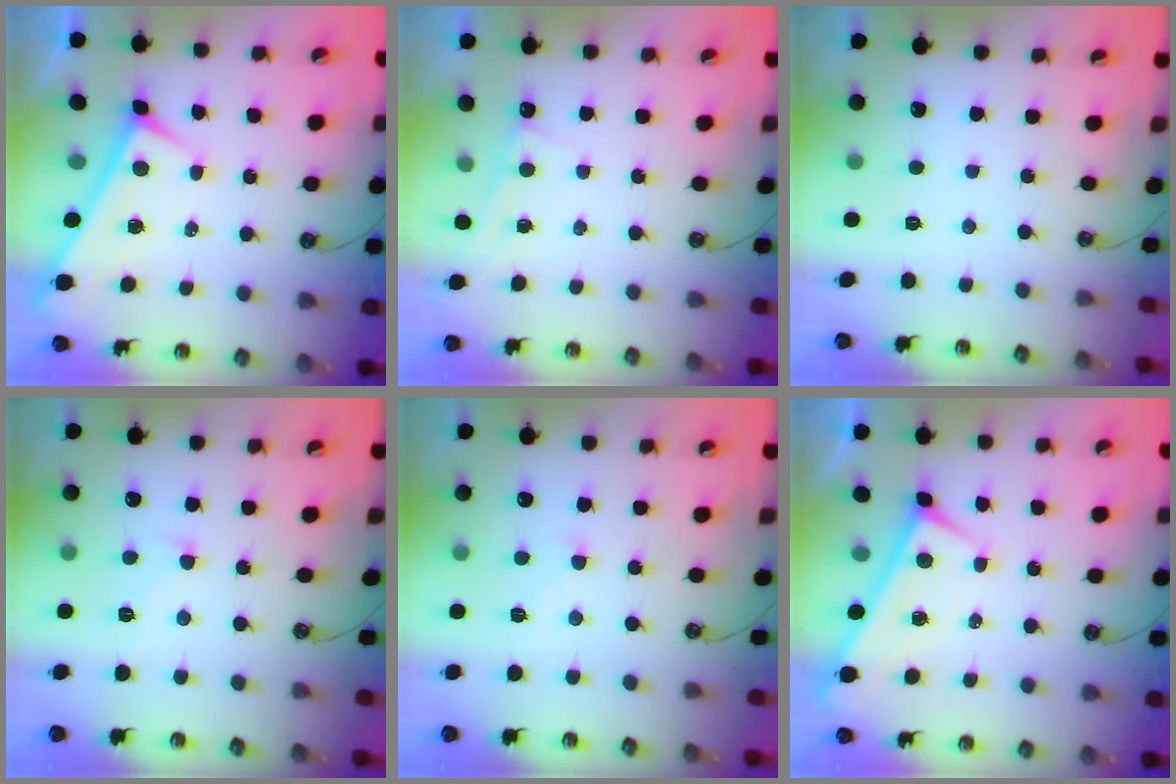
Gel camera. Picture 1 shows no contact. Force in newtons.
{"total": 0.7, "press": 0.7, "slide": 0.2}
{"total": 0.0}
{"total": 0.6, "press": 0.4, "slide": 0.4}
{"total": 2.1, "press": 2.1, "slide": 0.2}
{"total": 0.0}